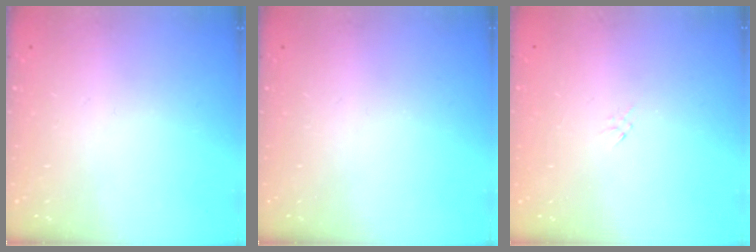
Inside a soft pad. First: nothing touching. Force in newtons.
{"total": 0.0}
{"total": 0.9, "press": 0.8, "slide": 0.4}